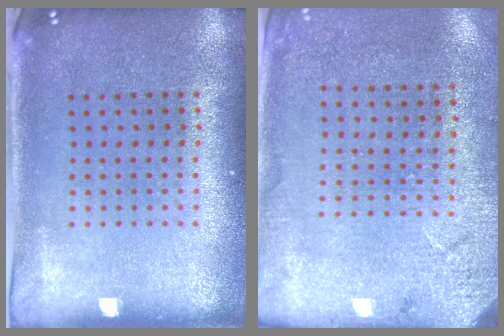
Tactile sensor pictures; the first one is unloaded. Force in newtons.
{"total": 2.6, "press": 2.3, "slide": 1.0}